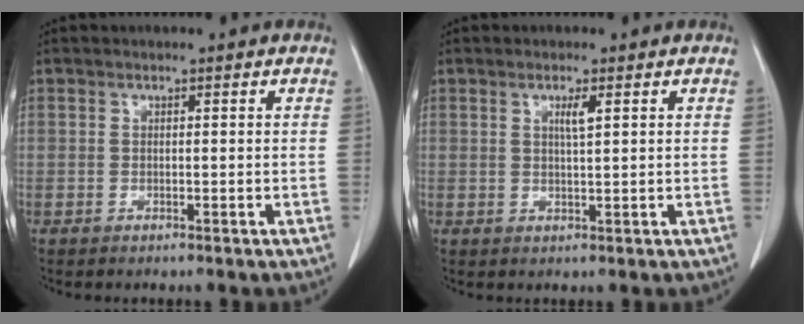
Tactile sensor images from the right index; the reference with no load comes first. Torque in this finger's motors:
{"motor_torque": [0.22, 0.09, 0.04, 0.04]}